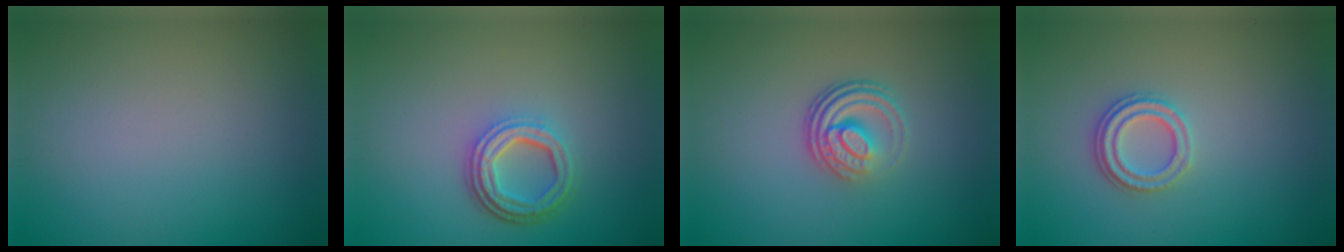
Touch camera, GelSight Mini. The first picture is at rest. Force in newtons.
{"total": 4.2, "press": 3.2, "slide": 2.7}
{"total": 3.9, "press": 2.6, "slide": 2.9}
{"total": 2.3, "press": 2.1, "slide": 1.0}